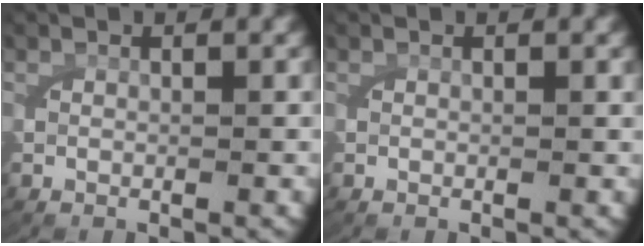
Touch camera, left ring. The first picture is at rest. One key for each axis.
{"total": 0.0}